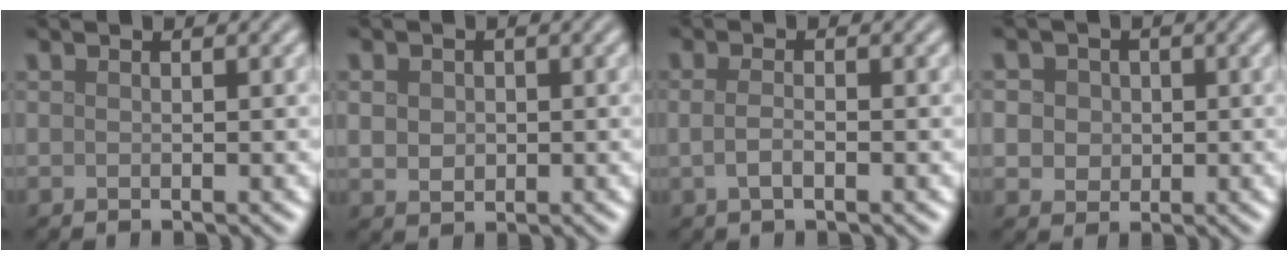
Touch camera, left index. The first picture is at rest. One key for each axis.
{"total": 2.3, "fx": 0.3, "fy": 1.9, "fz": 1.2, "tx": -0.027, "ty": -0.002, "tz": 0.008}
{"total": 1.6, "fx": -0.3, "fy": 0.6, "fz": 1.4, "tx": -0.031, "ty": -0.004, "tz": -0.009}
{"total": 5.4, "fx": 1.7, "fy": 4.5, "fz": 2.5, "tx": -0.039, "ty": 0.028, "tz": 0.007}